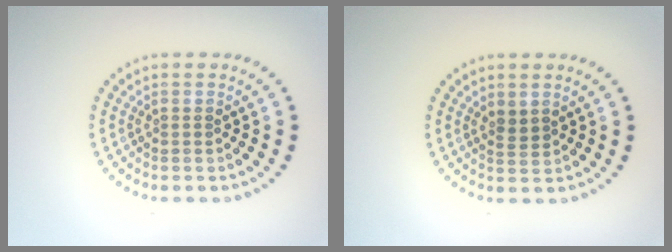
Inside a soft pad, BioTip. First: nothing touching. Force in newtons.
{"total": 1.2, "press": 1.0, "slide": 0.7}